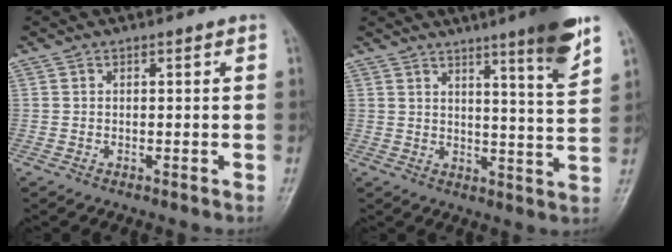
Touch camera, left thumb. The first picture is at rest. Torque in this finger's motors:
{"motor_torque": [2.58, 1.02, 1.38, -1.38, 0.36]}